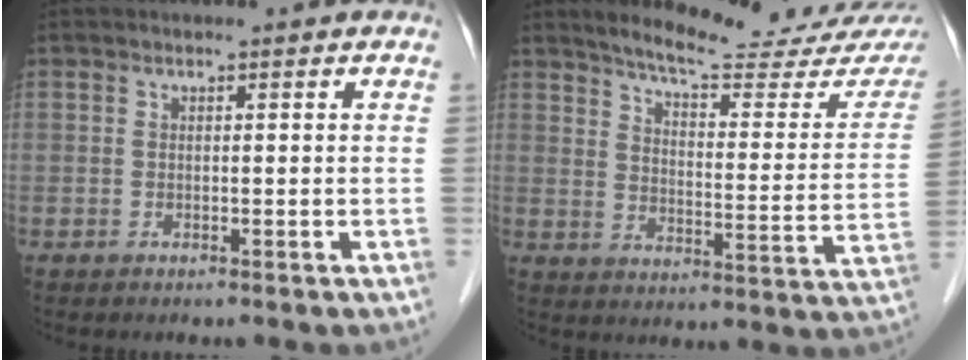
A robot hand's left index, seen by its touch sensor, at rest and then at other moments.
{"total": 18.9, "force": [17.0, 2.1, 8.0], "torque": [-0.107, -0.060, 0.210]}